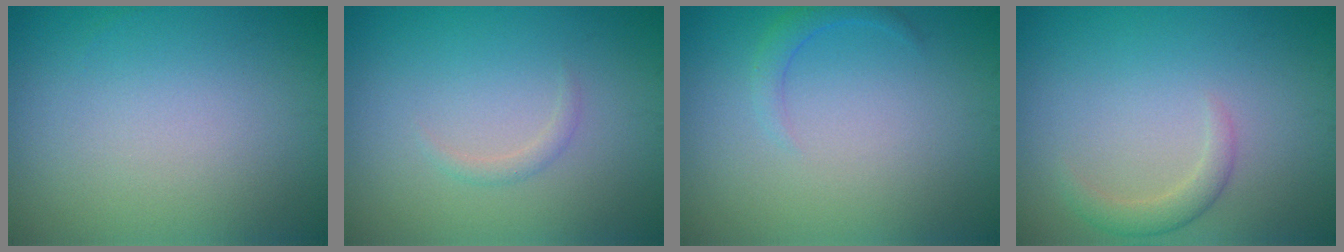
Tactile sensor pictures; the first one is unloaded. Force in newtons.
{"total": 0.8, "press": 0.8, "slide": 0.1}
{"total": 1.3, "press": 1.3, "slide": 0.1}
{"total": 1.7, "press": 1.7, "slide": 0.2}